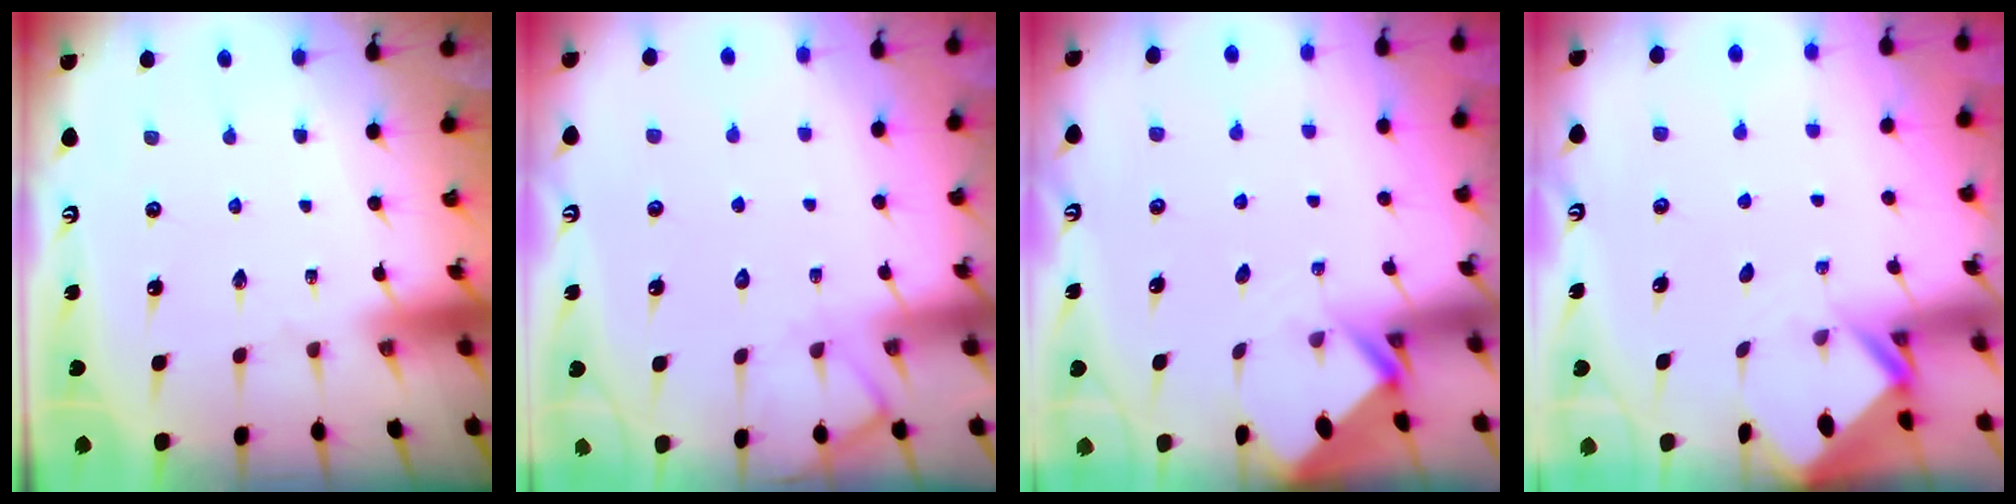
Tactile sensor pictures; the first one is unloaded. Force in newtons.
{"total": 5.6, "press": 5.6, "slide": 0.7}
{"total": 2.2, "press": 2.2, "slide": 0.1}
{"total": 2.4, "press": 2.4, "slide": 0.1}